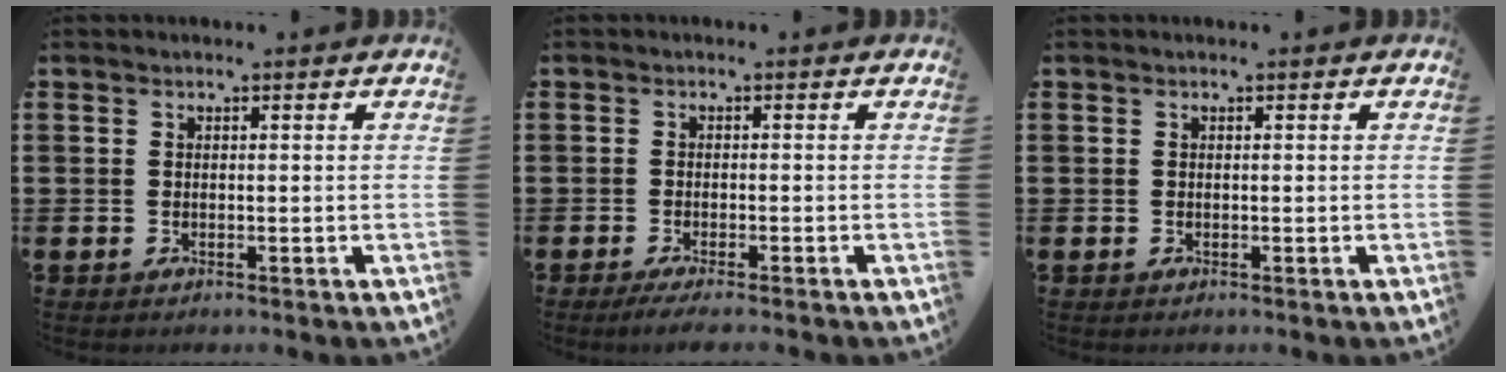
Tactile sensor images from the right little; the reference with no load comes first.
{"total": 1.4, "force": [-1.0, 0.0, 1.0], "torque": [-0.015, -0.001, -0.018]}
{"total": 0.0}